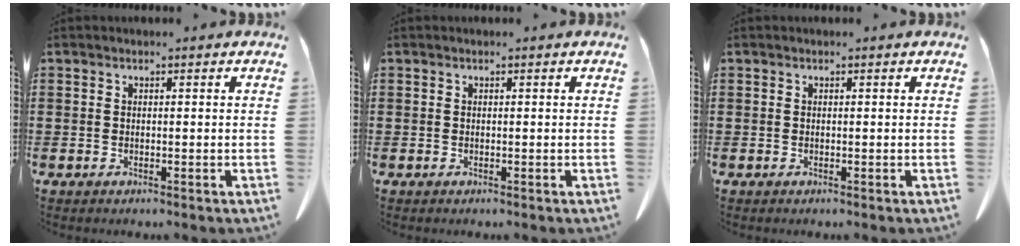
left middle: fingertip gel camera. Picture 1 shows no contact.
{"total": 0.0}
{"total": 0.0}